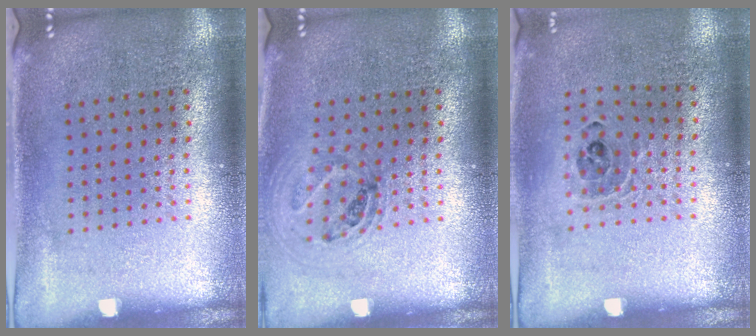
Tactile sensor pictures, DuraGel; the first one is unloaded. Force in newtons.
{"total": 0.9, "press": 0.9, "slide": 0.2}
{"total": 0.8, "press": 0.8, "slide": 0.1}